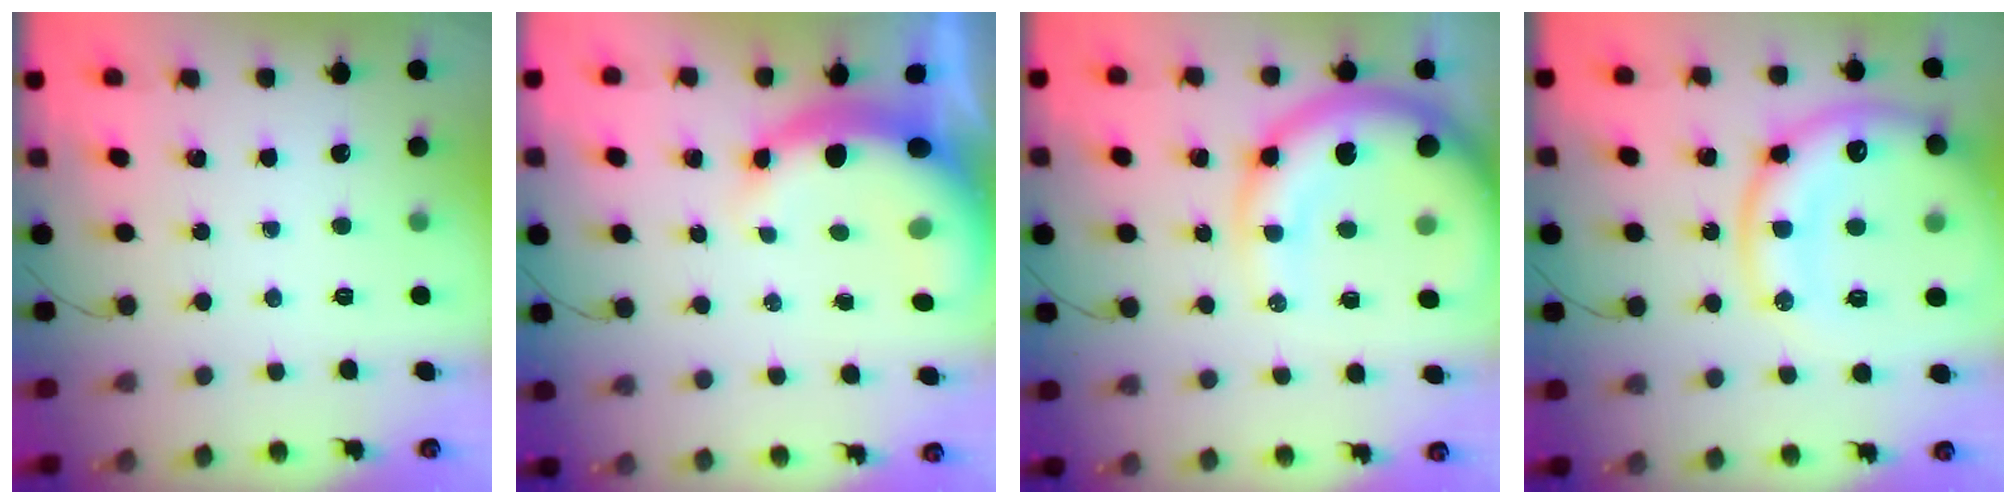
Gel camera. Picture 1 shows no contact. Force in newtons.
{"total": 9.9, "press": 9.7, "slide": 1.9}
{"total": 15.9, "press": 15.4, "slide": 3.7}
{"total": 20.9, "press": 20.6, "slide": 3.3}